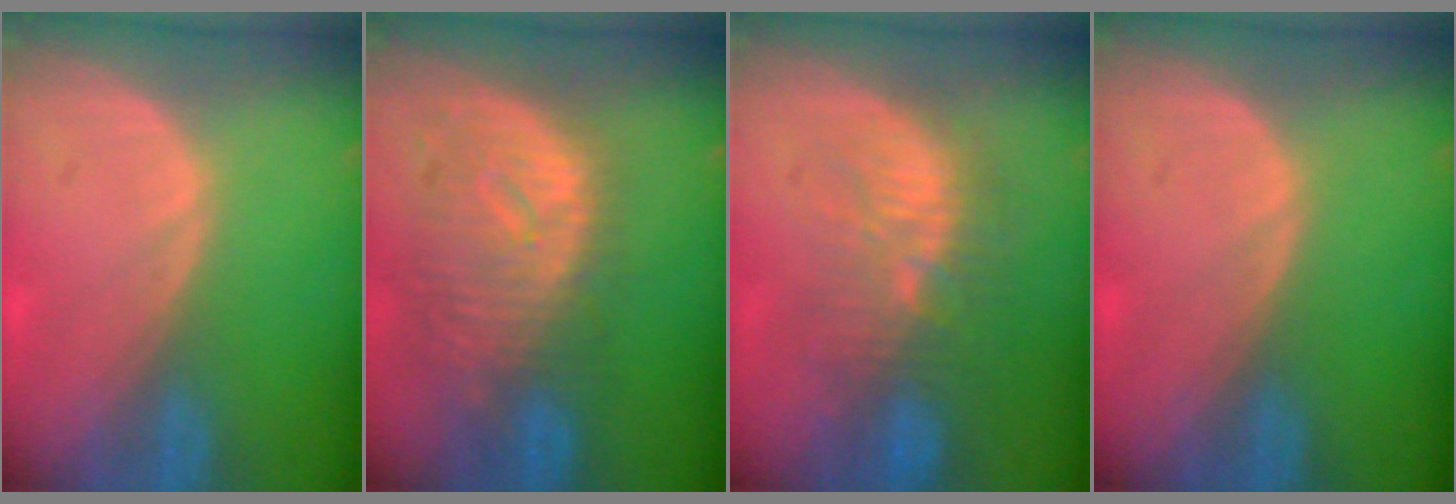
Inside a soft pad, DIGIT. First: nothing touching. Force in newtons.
{"total": 10.8, "press": 9.7, "slide": 4.8}
{"total": 10.1, "press": 9.2, "slide": 4.2}
{"total": 0.0}